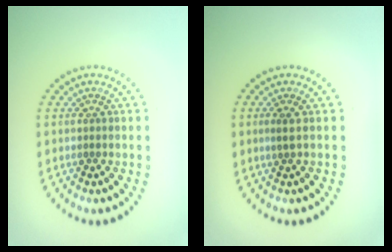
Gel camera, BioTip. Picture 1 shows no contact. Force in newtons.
{"total": 1.0, "press": 0.8, "slide": 0.5}